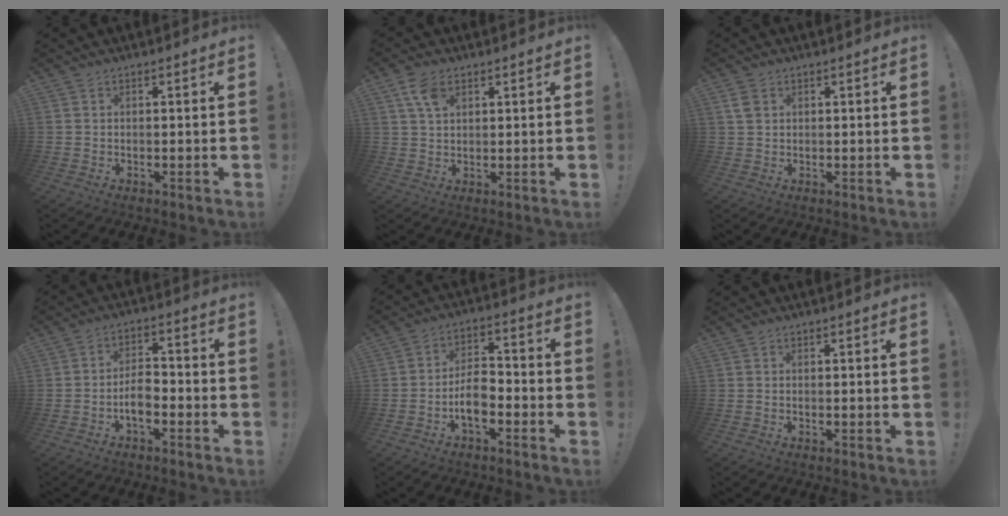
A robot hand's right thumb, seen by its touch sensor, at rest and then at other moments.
{"total": 6.1, "force": [2.9, 3.6, 4.1], "torque": [-0.074, -0.002, 0.057]}
{"total": 3.0, "force": [1.4, 2.0, 1.9], "torque": [-0.031, 0.000, 0.027]}
{"total": 6.4, "force": [-2.7, 3.5, 4.7], "torque": [-0.083, 0.004, -0.051]}
{"total": 8.0, "force": [-3.5, 4.4, 5.7], "torque": [-0.103, 0.009, -0.065]}
{"total": 0.0}